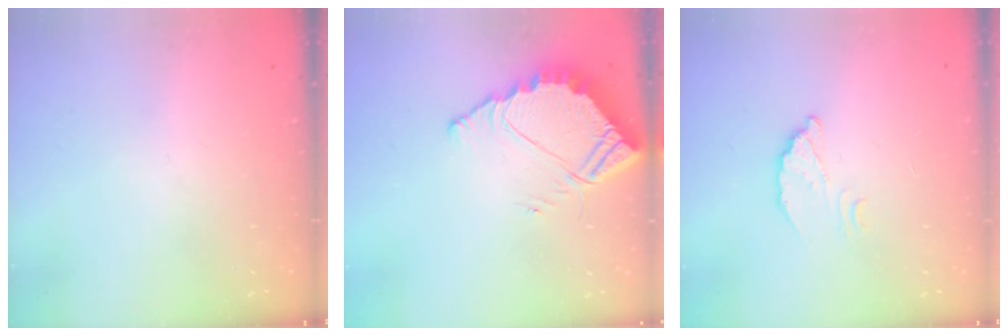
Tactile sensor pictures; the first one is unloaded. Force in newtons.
{"total": 6.8, "press": 6.8, "slide": 0.4}
{"total": 3.7, "press": 3.6, "slide": 0.3}